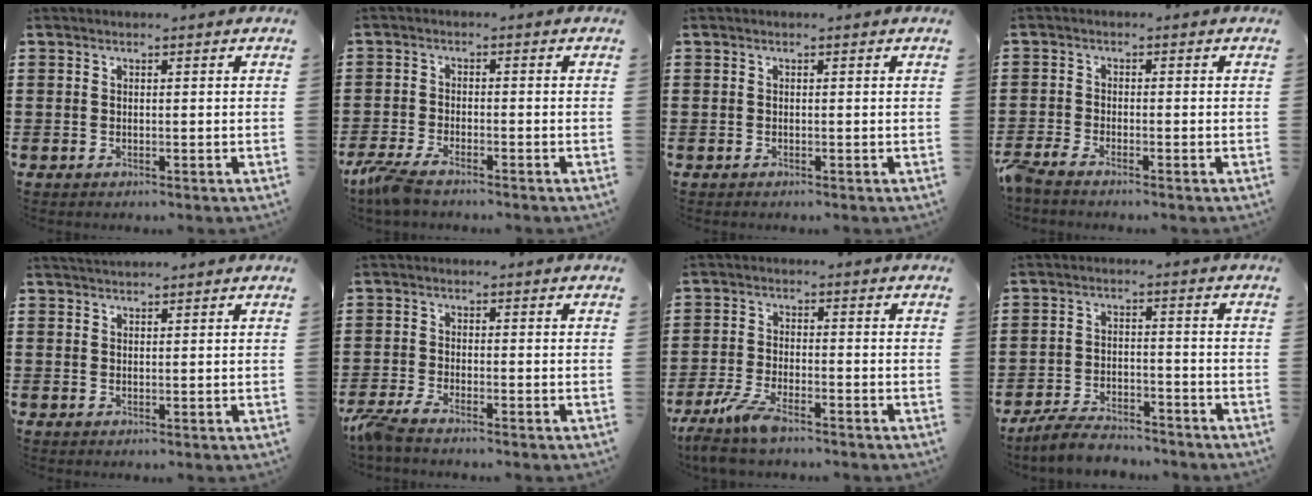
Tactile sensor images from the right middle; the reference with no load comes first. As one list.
[{"total": 3.9, "force": [-3.1, 0.6, 2.2], "torque": [-0.065, -0.011, -0.067]}, {"total": 0.0}, {"total": 1.9, "force": [-1.7, 0.2, 0.9], "torque": [-0.031, -0.003, -0.038]}, {"total": 1.4, "force": [1.4, 0.4, 0.2], "torque": [-0.007, 0.002, 0.026]}, {"total": 2.9, "force": [-2.6, 0.1, 1.4], "torque": [-0.054, -0.010, -0.060]}, {"total": 5.3, "force": [-4.1, 1.1, 3.2], "torque": [-0.086, -0.011, -0.084]}, {"total": 5.1, "force": [-4.8, 0.9, 1.5], "torque": [-0.032, 0.005, -0.094]}]